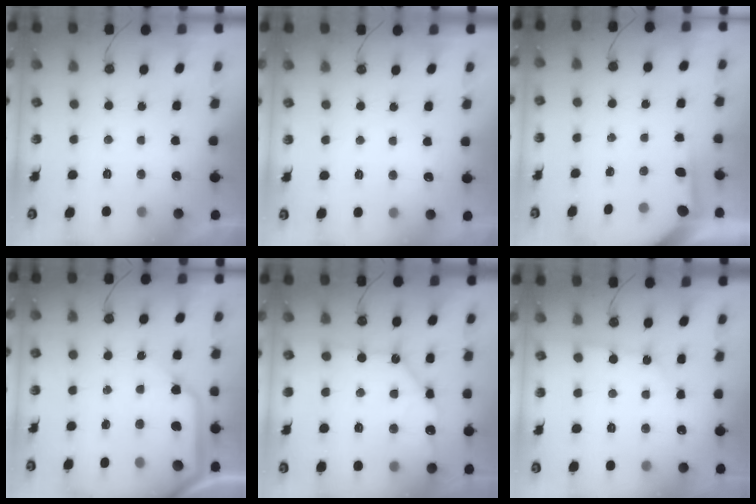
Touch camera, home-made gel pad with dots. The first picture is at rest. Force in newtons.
{"total": 2.9, "press": 2.9, "slide": 0.3}
{"total": 3.5, "press": 3.5, "slide": 0.5}
{"total": 10.8, "press": 10.7, "slide": 1.3}
{"total": 12.2, "press": 12.1, "slide": 1.6}
{"total": 1.9, "press": 1.9, "slide": 0.2}